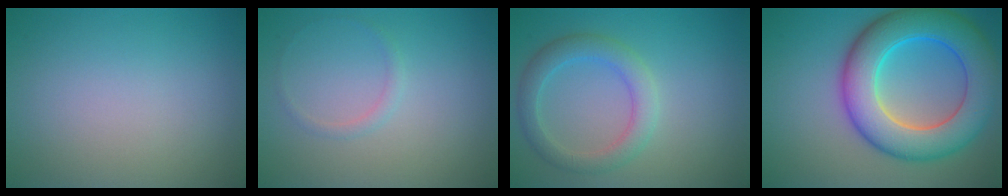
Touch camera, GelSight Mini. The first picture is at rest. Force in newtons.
{"total": 0.8, "press": 0.8, "slide": 0.0}
{"total": 3.3, "press": 3.3, "slide": 0.3}
{"total": 10.1, "press": 10.1, "slide": 0.3}